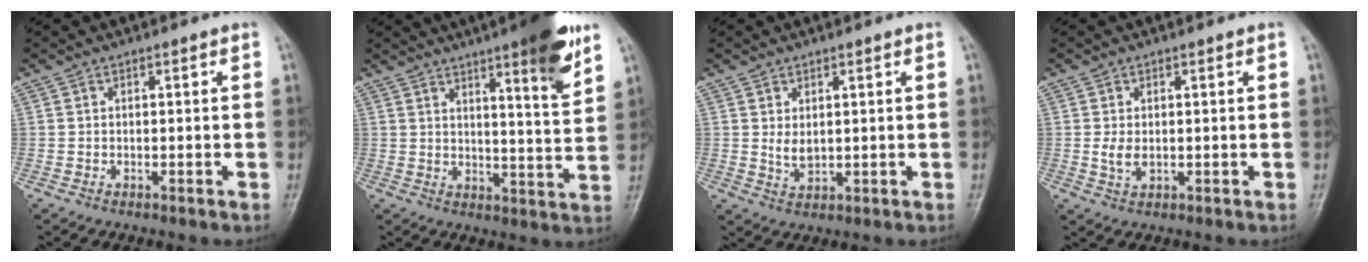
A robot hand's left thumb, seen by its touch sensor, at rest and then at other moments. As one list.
[{"total": 12.7, "force": [7.7, 1.5, 10.0], "torque": [-0.126, -0.044, 0.106]}, {"total": 2.8, "force": [0.8, 1.5, 2.2], "torque": [-0.035, -0.012, 0.020]}, {"total": 2.8, "force": [-0.1, 1.7, 2.3], "torque": [-0.049, -0.002, 0.002]}]